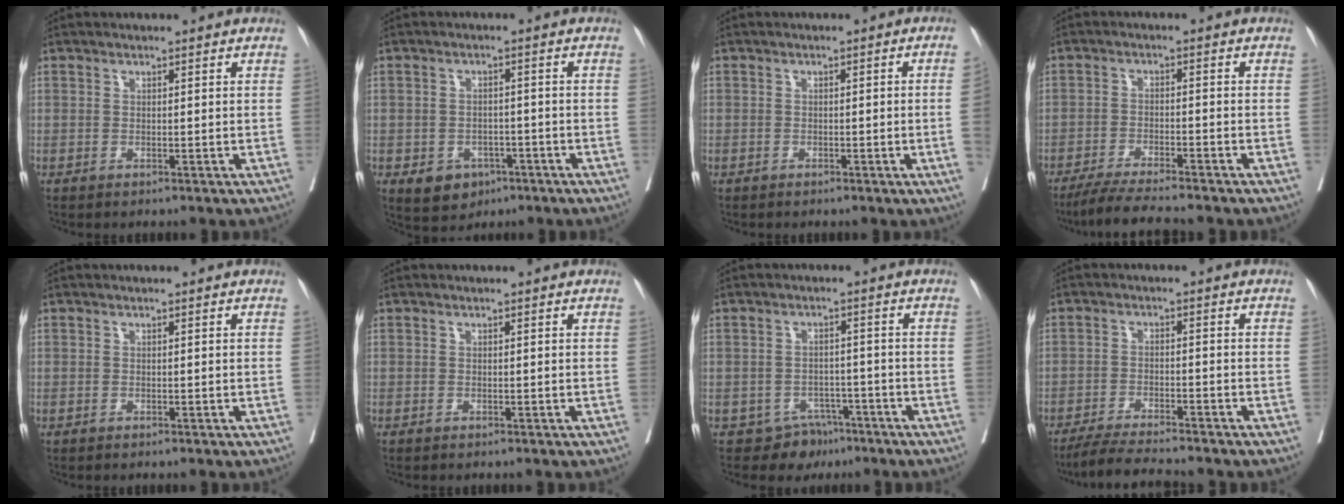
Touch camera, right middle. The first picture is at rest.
{"total": 6.5, "force": [-3.3, 4.6, 3.1], "torque": [-0.048, 0.004, -0.039]}
{"total": 2.8, "force": [-0.4, -1.1, 2.5], "torque": [-0.036, 0.002, -0.005]}
{"total": 8.4, "force": [-7.4, -0.1, 4.1], "torque": [-0.065, -0.026, -0.123]}
{"total": 0.0}
{"total": 0.0}
{"total": 3.9, "force": [-2.9, 2.6, 0.2], "torque": [0.007, 0.008, -0.039]}
{"total": 7.7, "force": [-6.9, -0.2, 3.3], "torque": [-0.054, -0.022, -0.117]}